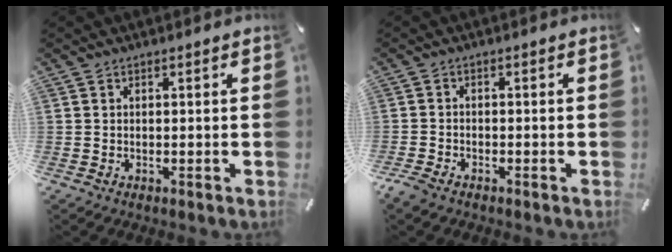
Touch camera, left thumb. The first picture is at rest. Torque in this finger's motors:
{"motor_torque": [-0.07, 0.62, 0.24, 0.18, 0.25]}